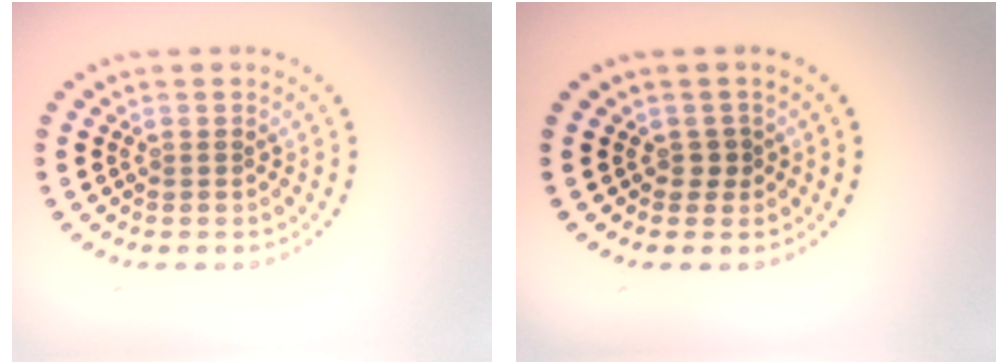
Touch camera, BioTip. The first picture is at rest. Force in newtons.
{"total": 1.0, "press": 0.9, "slide": 0.4}